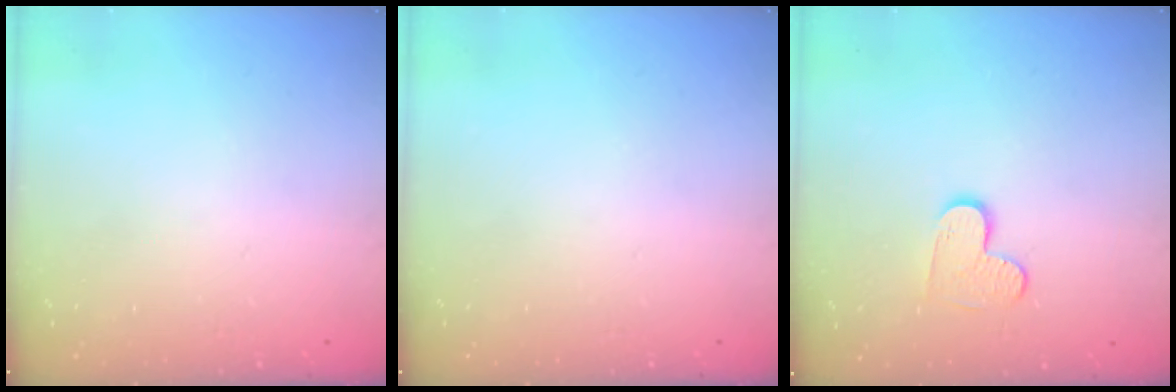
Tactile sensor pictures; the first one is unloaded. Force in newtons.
{"total": 0.0}
{"total": 6.3, "press": 6.3, "slide": 0.1}